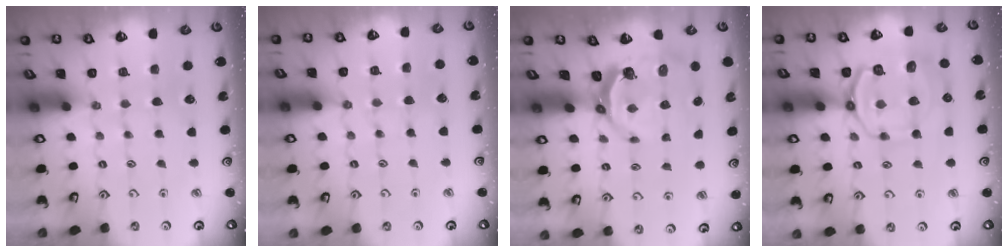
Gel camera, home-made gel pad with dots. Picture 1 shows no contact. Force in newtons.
{"total": 2.8, "press": 2.8, "slide": 0.5}
{"total": 6.3, "press": 4.9, "slide": 3.8}
{"total": 10.6, "press": 10.4, "slide": 1.9}